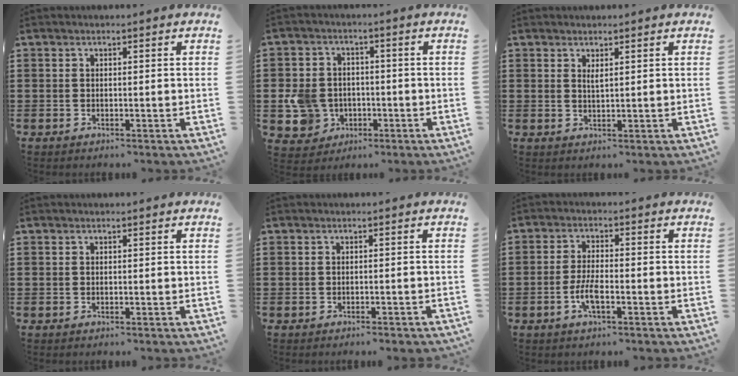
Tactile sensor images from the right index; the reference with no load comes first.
{"total": 7.0, "force": [-1.3, 6.3, 2.7], "torque": [-0.092, 0.012, -0.025]}
{"total": 1.1, "force": [0.7, 0.1, 0.8], "torque": [-0.017, 0.000, 0.013]}
{"total": 0.0}
{"total": 0.8, "force": [-0.7, -0.1, 0.3], "torque": [-0.010, -0.004, -0.014]}
{"total": 4.0, "force": [-1.6, 1.1, 3.4], "torque": [-0.080, -0.003, -0.035]}